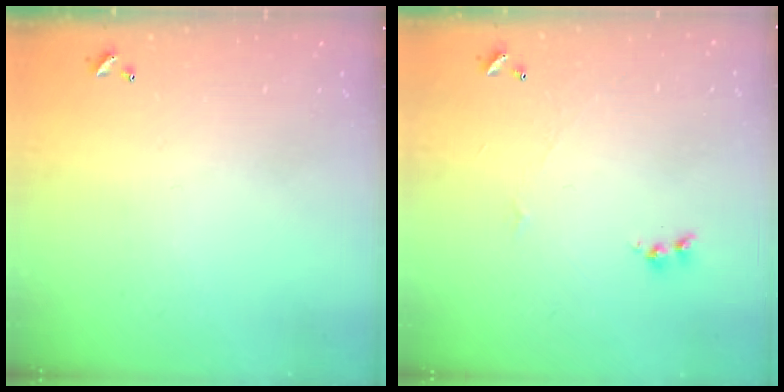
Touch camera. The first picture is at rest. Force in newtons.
{"total": 1.6, "press": 1.5, "slide": 0.4}